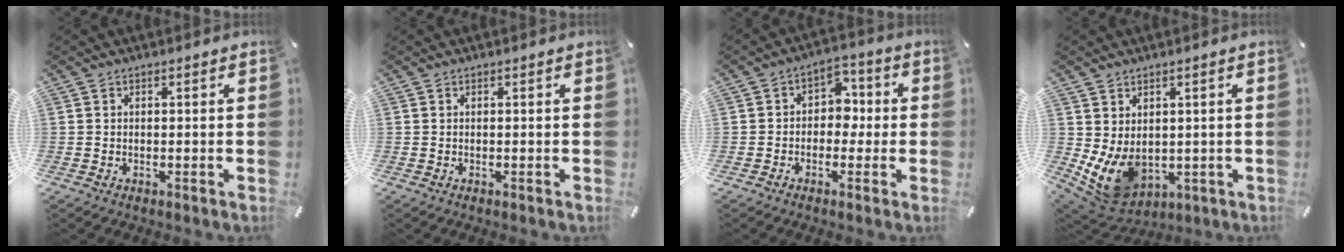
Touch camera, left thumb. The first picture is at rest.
{"total": 0.0}
{"total": 6.1, "force": [-1.1, 5.0, 3.4], "torque": [-0.051, 0.016, -0.025]}
{"total": 8.3, "force": [0.1, 7.1, 4.3], "torque": [-0.105, -0.019, 0.006]}